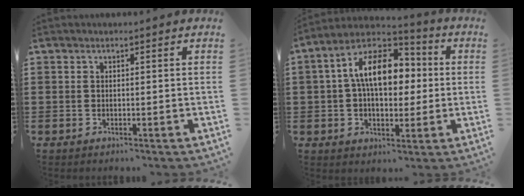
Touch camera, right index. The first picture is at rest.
{"total": 12.2, "force": [2.2, 7.4, 9.5], "torque": [-0.189, 0.012, 0.036]}